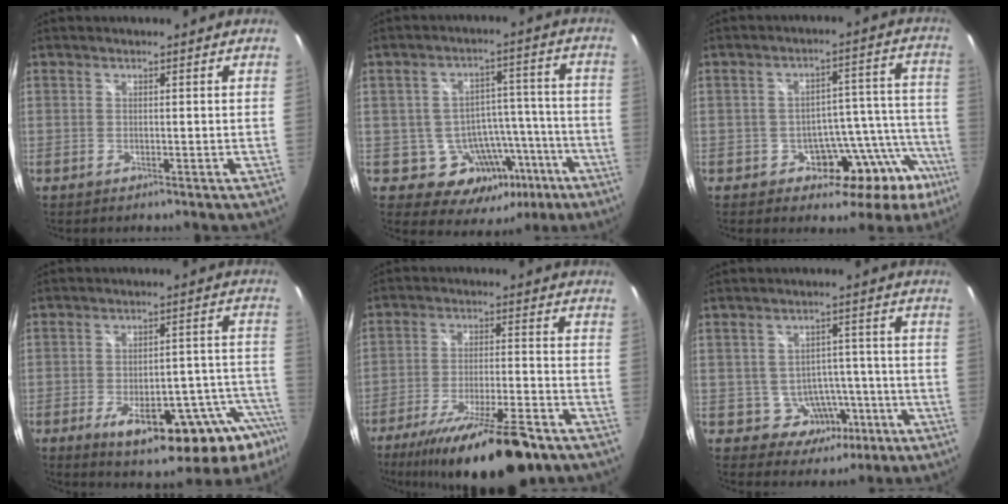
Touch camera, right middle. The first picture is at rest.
{"total": 13.0, "force": [-6.2, 10.1, 5.4], "torque": [-0.089, 0.037, -0.056]}
{"total": 14.9, "force": [-9.4, 8.9, 7.4], "torque": [-0.086, 0.032, -0.108]}
{"total": 21.4, "force": [-13.9, 6.5, 15.0], "torque": [-0.171, -0.015, -0.176]}
{"total": 18.4, "force": [-13.6, 3.5, 11.9], "torque": [-0.219, -0.038, -0.215]}
{"total": 7.5, "force": [-2.9, 6.5, 2.4], "torque": [-0.052, 0.023, -0.019]}